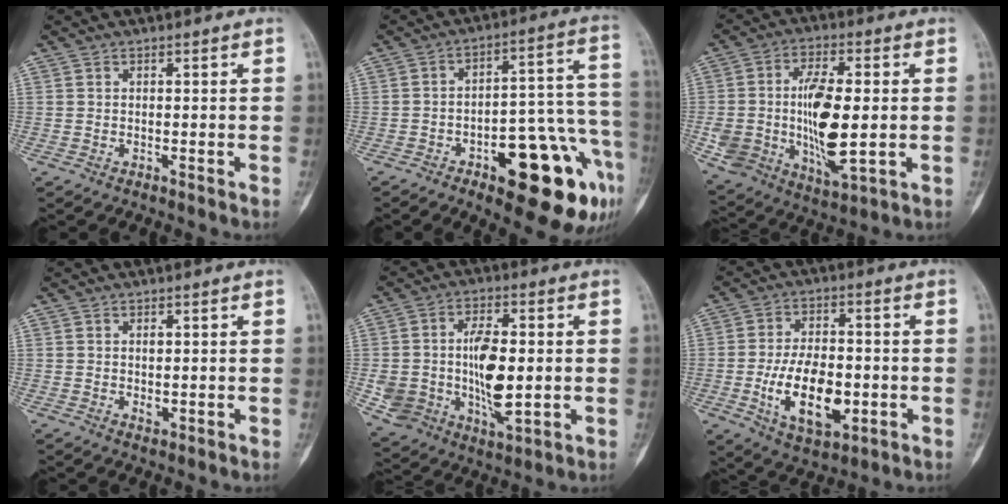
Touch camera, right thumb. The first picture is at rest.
{"total": 22.0, "force": [-9.9, 8.2, 17.8], "torque": [-0.170, 0.073, -0.125]}
{"total": 18.4, "force": [-0.4, 8.8, 16.2], "torque": [-0.303, -0.003, 0.005]}
{"total": 1.9, "force": [0.2, 1.2, 1.5], "torque": [-0.018, -0.005, 0.005]}
{"total": 16.4, "force": [-0.4, 9.1, 13.6], "torque": [-0.235, 0.005, 0.007]}
{"total": 14.5, "force": [-3.3, 7.8, 11.8], "torque": [-0.187, 0.007, -0.045]}